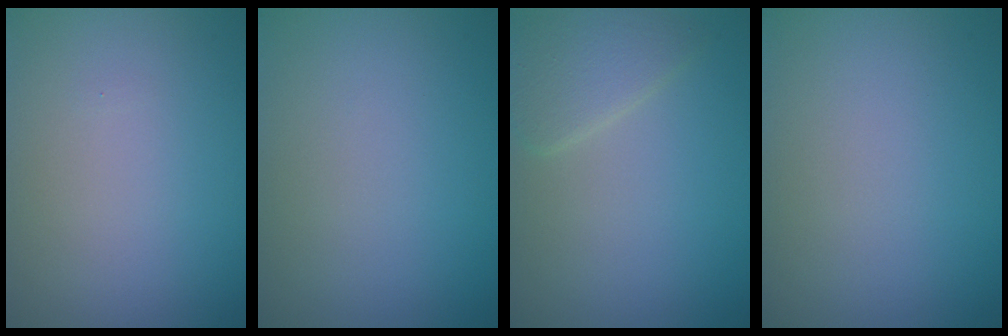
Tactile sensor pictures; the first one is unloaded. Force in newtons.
{"total": 0.0}
{"total": 2.4, "press": 2.4, "slide": 0.2}
{"total": 0.0}